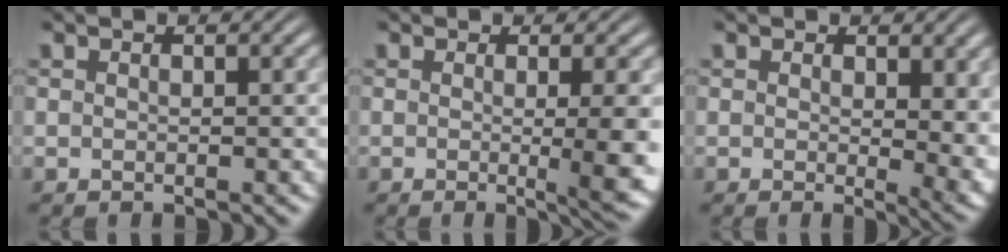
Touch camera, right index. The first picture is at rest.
{"total": 4.6, "force": [-0.7, 0.3, 4.5], "torque": [-0.054, -0.007, -0.016]}
{"total": 2.9, "force": [0.4, 0.7, 2.8], "torque": [-0.023, -0.014, 0.007]}